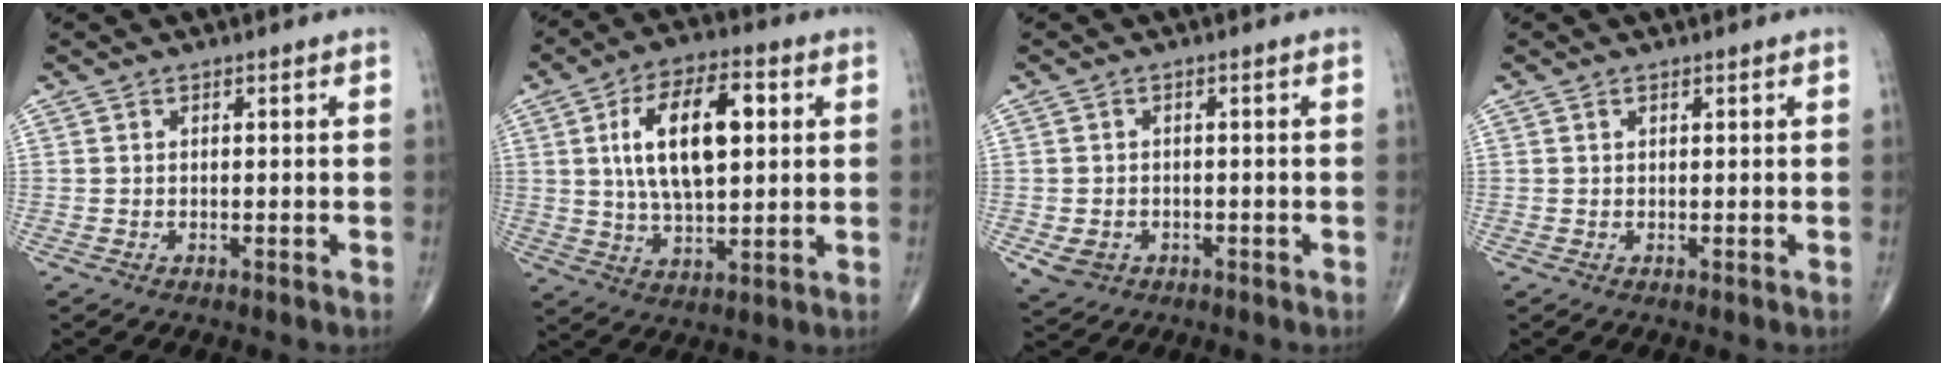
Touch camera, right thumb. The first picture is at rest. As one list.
[{"total": 16.2, "force": [3.4, 7.6, 13.9], "torque": [-0.229, 0.004, 0.059]}, {"total": 3.8, "force": [-1.3, 3.2, 1.5], "torque": [-0.023, 0.003, -0.013]}, {"total": 0.5, "force": [0.3, 0.3, 0.2], "torque": [-0.003, -0.001, 0.005]}]